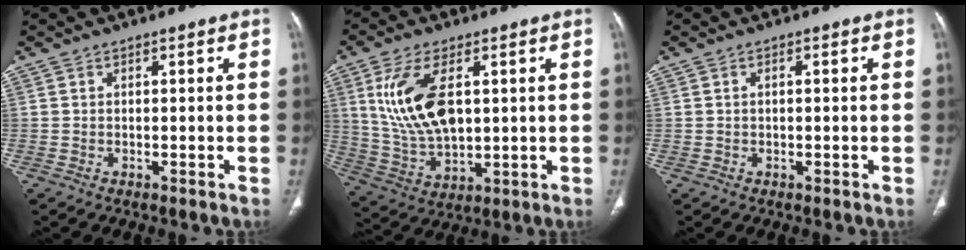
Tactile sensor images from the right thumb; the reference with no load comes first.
{"total": 14.4, "force": [3.5, 7.5, 11.7], "torque": [-0.235, -0.013, 0.080]}
{"total": 0.7, "force": [0.1, 0.3, 0.6], "torque": [-0.016, 0.004, 0.003]}